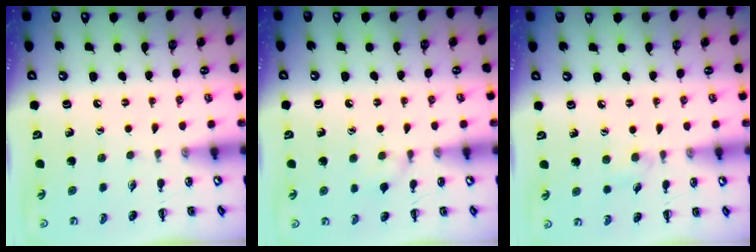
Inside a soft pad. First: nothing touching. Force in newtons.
{"total": 6.1, "press": 5.8, "slide": 1.7}
{"total": 3.9, "press": 3.6, "slide": 1.5}